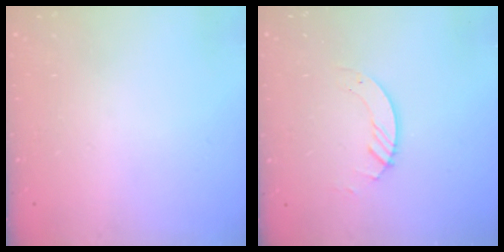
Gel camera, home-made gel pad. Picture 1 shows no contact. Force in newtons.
{"total": 3.3, "press": 3.3, "slide": 0.1}